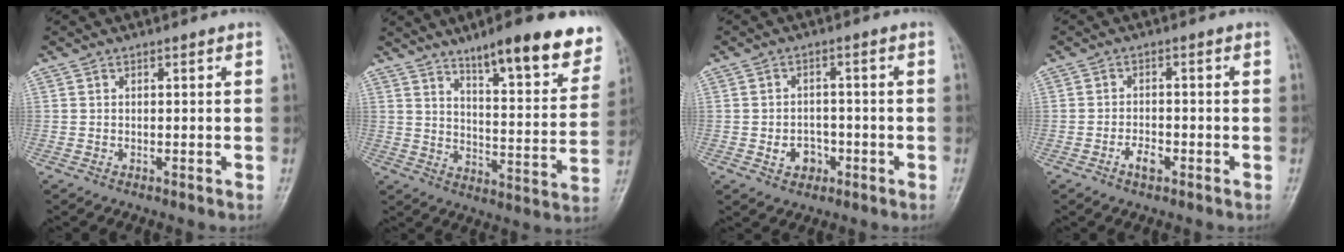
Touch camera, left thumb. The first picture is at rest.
{"total": 18.4, "force": [12.6, 4.4, 12.7], "torque": [-0.132, -0.064, 0.180]}
{"total": 4.5, "force": [-1.6, 3.6, 2.2], "torque": [-0.013, 0.016, -0.022]}
{"total": 2.9, "force": [-1.6, 1.4, 2.0], "torque": [-0.033, 0.012, -0.029]}